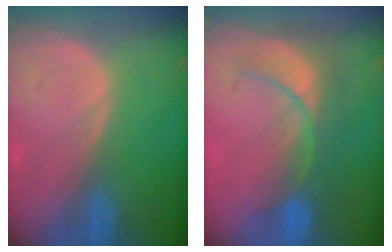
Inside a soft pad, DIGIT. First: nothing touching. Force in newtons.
{"total": 7.9, "press": 7.4, "slide": 2.6}